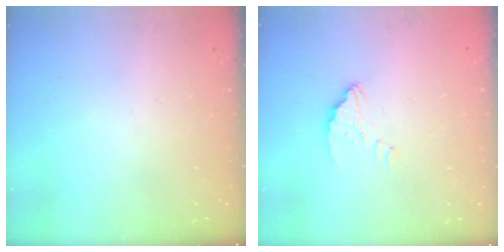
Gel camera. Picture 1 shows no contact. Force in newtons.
{"total": 3.0, "press": 3.0, "slide": 0.2}